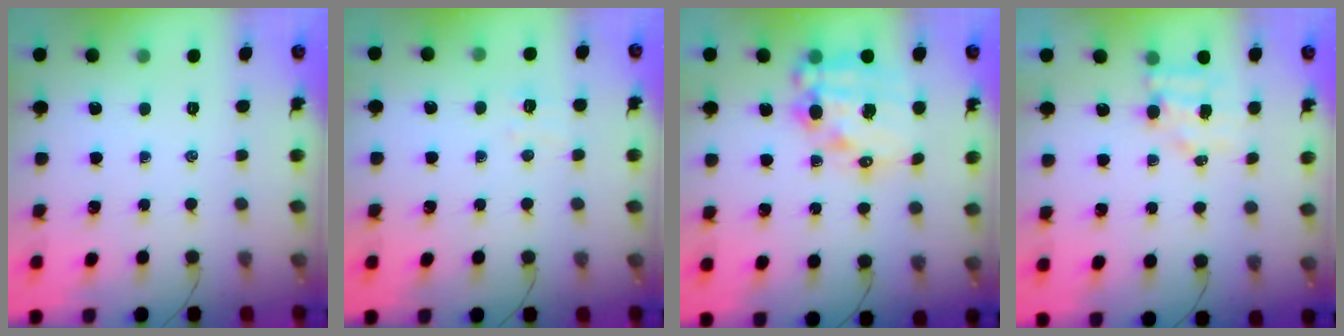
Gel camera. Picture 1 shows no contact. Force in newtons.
{"total": 4.1, "press": 4.0, "slide": 0.8}
{"total": 16.1, "press": 15.7, "slide": 3.5}
{"total": 4.9, "press": 4.9, "slide": 0.6}